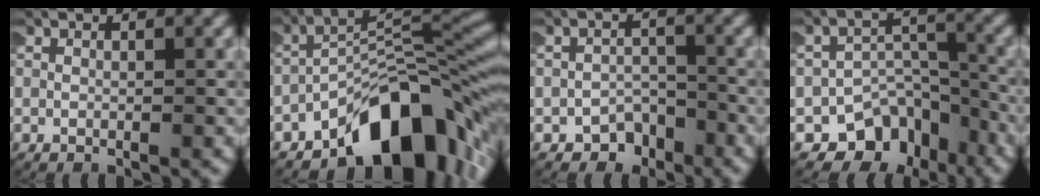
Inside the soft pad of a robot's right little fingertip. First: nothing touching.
{"total": 11.4, "force": [-6.4, 4.6, 8.3], "torque": [-0.096, 0.012, -0.098]}
{"total": 3.9, "force": [-3.2, 2.3, -0.2], "torque": [0.005, -0.008, -0.058]}
{"total": 10.0, "force": [-6.2, 7.1, 3.2], "torque": [-0.050, -0.022, -0.104]}